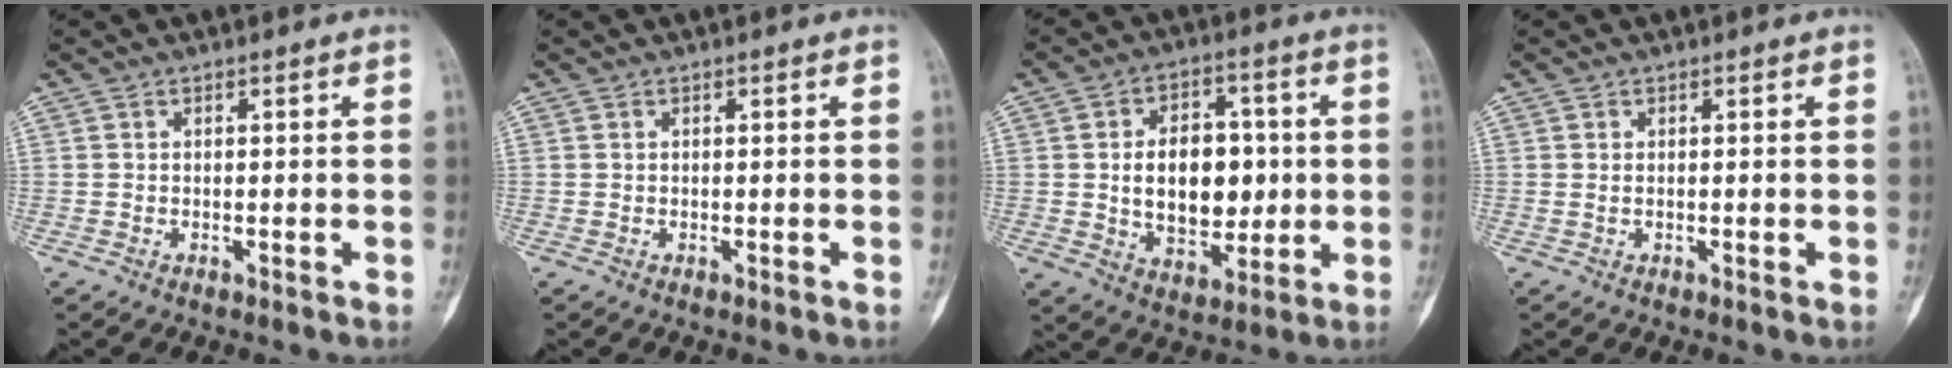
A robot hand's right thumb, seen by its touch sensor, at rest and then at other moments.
{"total": 0.0}
{"total": 14.3, "force": [0.3, 9.4, 10.8], "torque": [-0.124, 0.008, 0.016]}
{"total": 0.0}